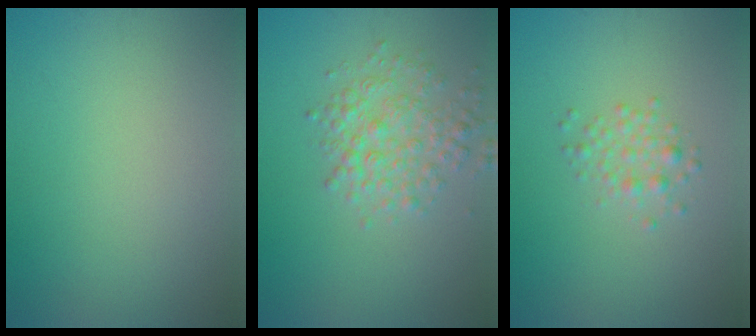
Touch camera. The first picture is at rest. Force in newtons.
{"total": 3.4, "press": 3.4, "slide": 0.1}
{"total": 1.7, "press": 1.7, "slide": 0.1}